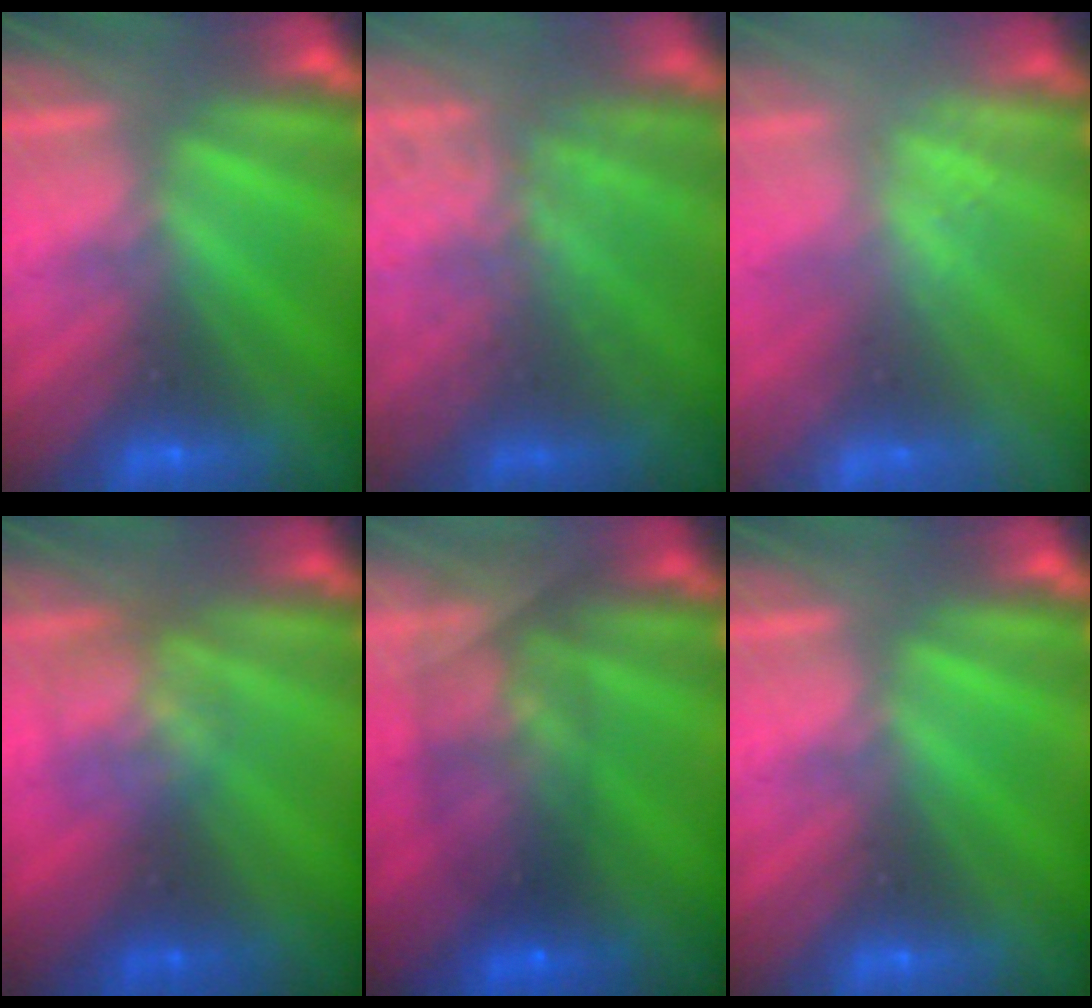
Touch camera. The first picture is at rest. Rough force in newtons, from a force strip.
{"total": 7.8}
{"total": 2.0}
{"total": 2.7}
{"total": 5.7}
{"total": 0.0}